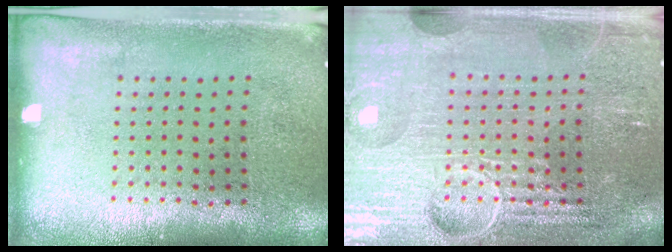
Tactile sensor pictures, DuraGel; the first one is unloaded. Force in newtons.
{"total": 7.2, "press": 7.1, "slide": 0.9}